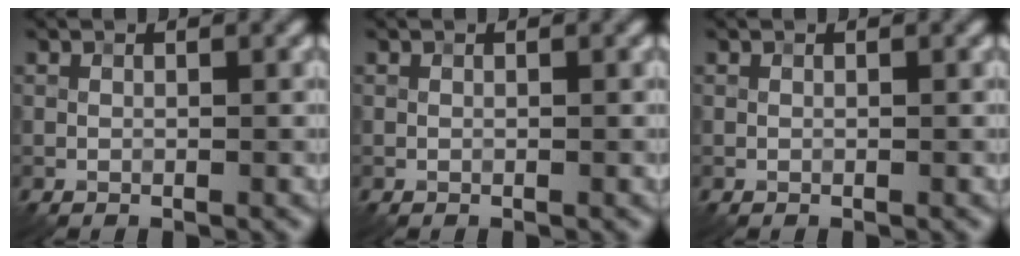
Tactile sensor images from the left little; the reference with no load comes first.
{"total": 0.0}
{"total": 0.0}